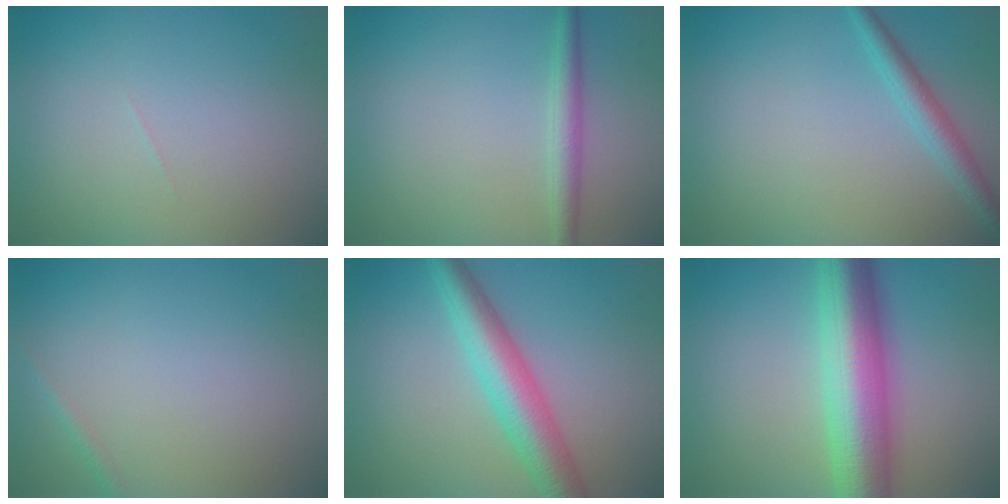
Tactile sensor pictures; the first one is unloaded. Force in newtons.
{"total": 2.1, "press": 2.1, "slide": 0.0}
{"total": 2.3, "press": 2.3, "slide": 0.1}
{"total": 0.8, "press": 0.7, "slide": 0.1}
{"total": 5.8, "press": 5.8, "slide": 0.1}
{"total": 9.9, "press": 9.9, "slide": 0.1}